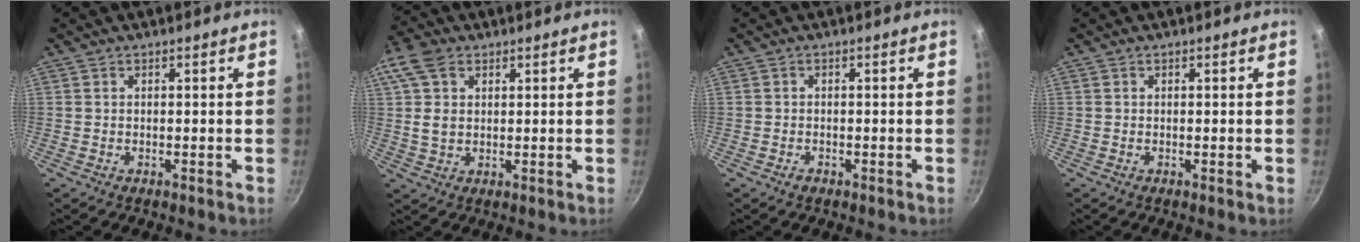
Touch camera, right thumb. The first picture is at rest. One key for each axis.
{"total": 8.6, "fx": 2.9, "fy": 5.9, "fz": 5.6, "tx": -0.103, "ty": 0.000, "tz": 0.049}
{"total": 1.1, "fx": -0.7, "fy": 0.7, "fz": 0.4, "tx": -0.009, "ty": 0.004, "tz": -0.013}
{"total": 0.0}